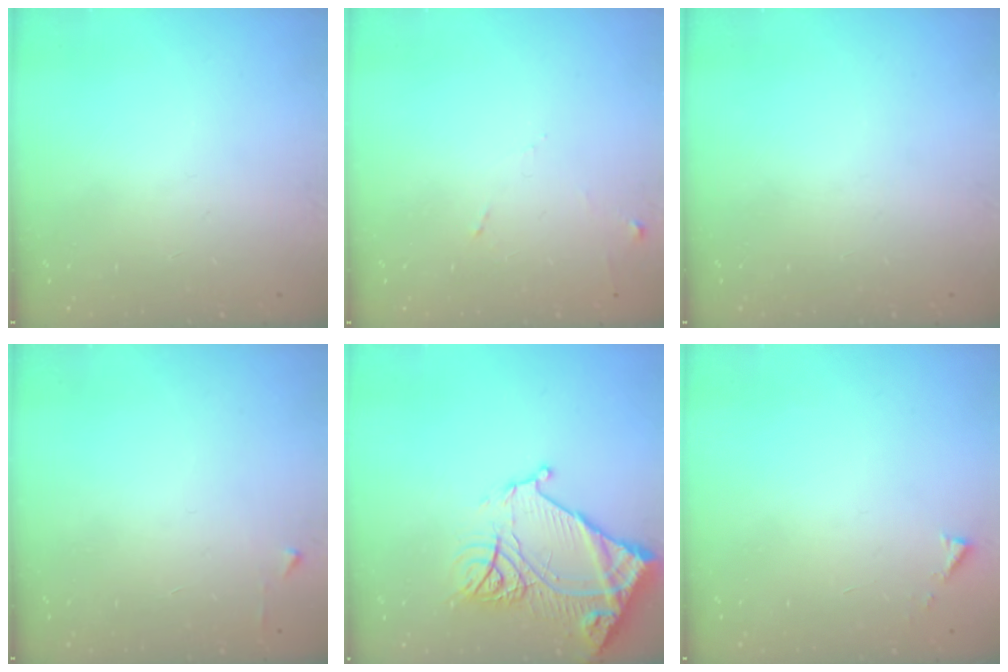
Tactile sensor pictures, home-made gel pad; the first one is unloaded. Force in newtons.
{"total": 5.9, "press": 5.8, "slide": 0.7}
{"total": 0.0}
{"total": 2.4, "press": 2.4, "slide": 0.3}
{"total": 16.3, "press": 16.2, "slide": 1.7}
{"total": 2.9, "press": 2.9, "slide": 0.4}